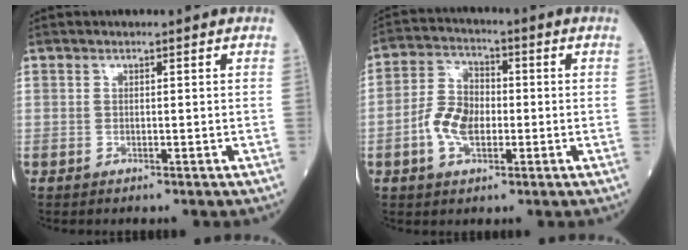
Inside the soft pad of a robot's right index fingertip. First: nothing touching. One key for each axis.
{"total": 7.3, "fx": -1.7, "fy": 4.3, "fz": 5.6, "tx": -0.124, "ty": 0.012, "tz": -0.036}